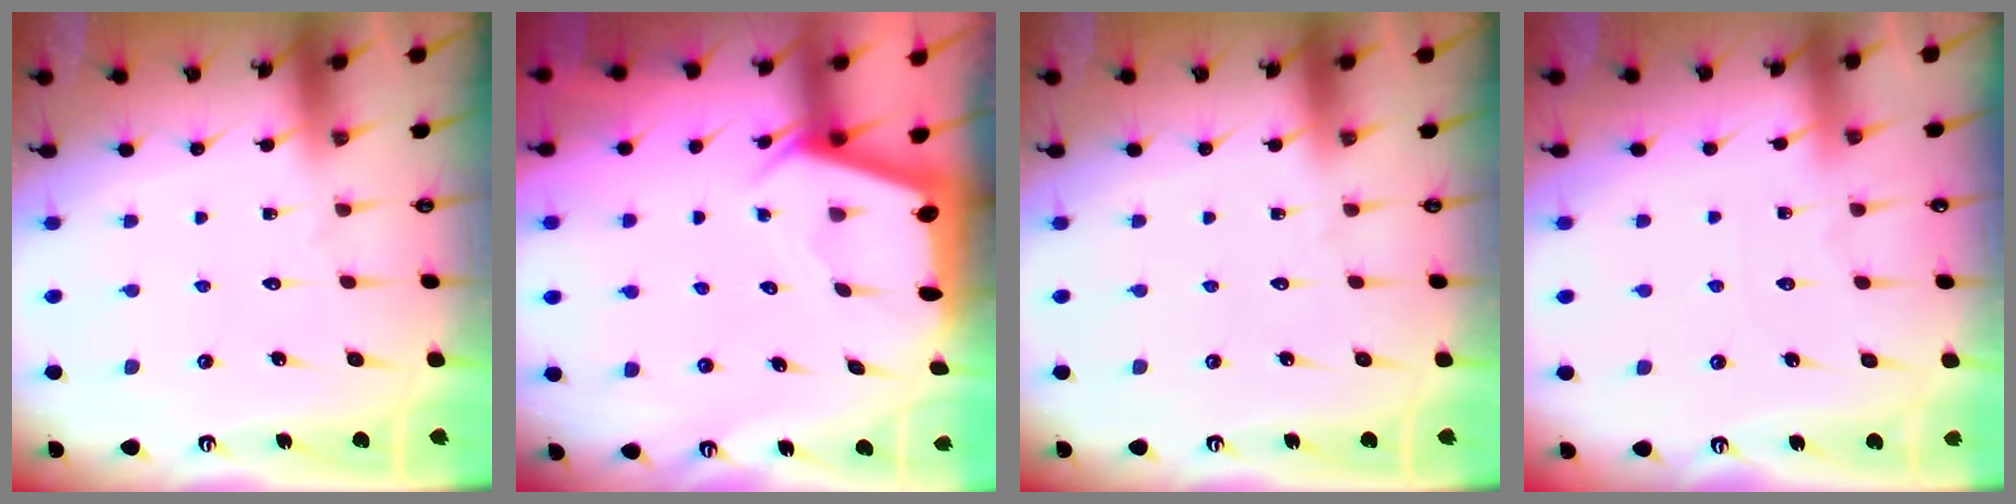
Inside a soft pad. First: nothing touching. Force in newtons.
{"total": 2.4, "press": 2.4, "slide": 0.4}
{"total": 0.0}
{"total": 2.3, "press": 2.3, "slide": 0.3}